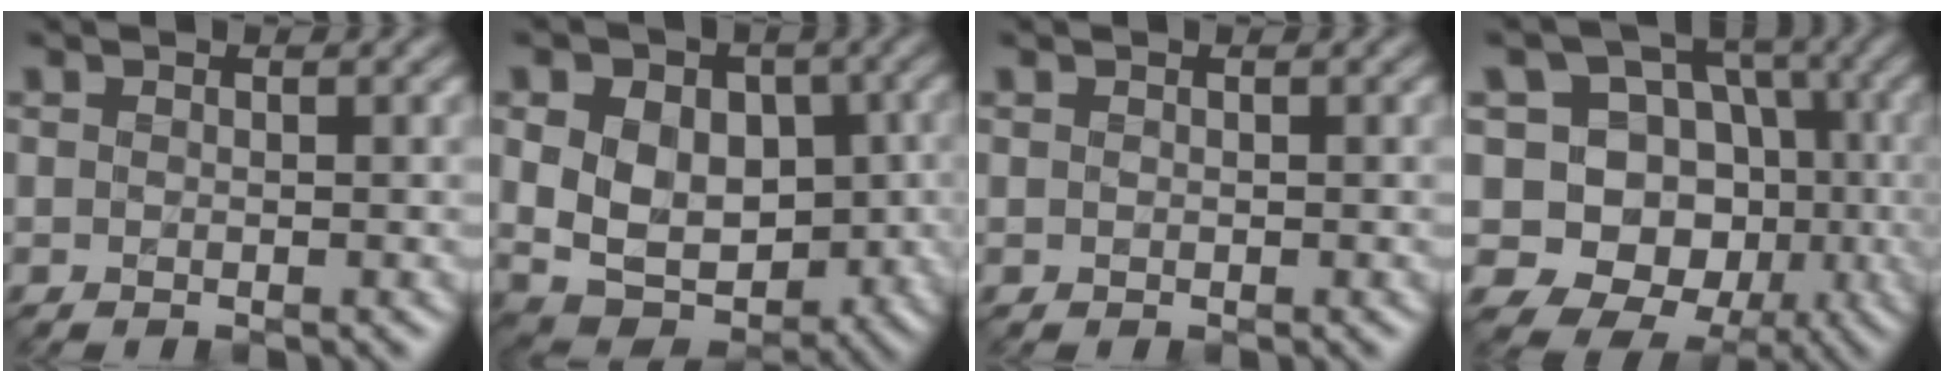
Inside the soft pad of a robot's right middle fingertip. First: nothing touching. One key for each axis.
{"total": 9.1, "fx": 0.8, "fy": 6.6, "fz": 6.2, "tx": -0.099, "ty": -0.006, "tz": 0.017}
{"total": 0.0}
{"total": 11.8, "fx": 0.1, "fy": 10.5, "fz": 5.4, "tx": -0.079, "ty": 0.020, "tz": -0.015}